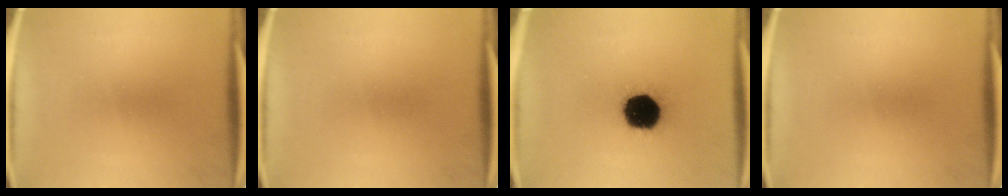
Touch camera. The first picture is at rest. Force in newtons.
{"total": 0.0}
{"total": 17.1}
{"total": 0.0}